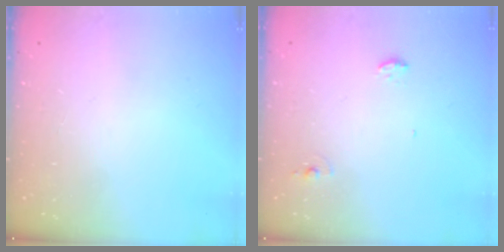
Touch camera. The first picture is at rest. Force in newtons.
{"total": 5.1, "press": 4.5, "slide": 2.4}